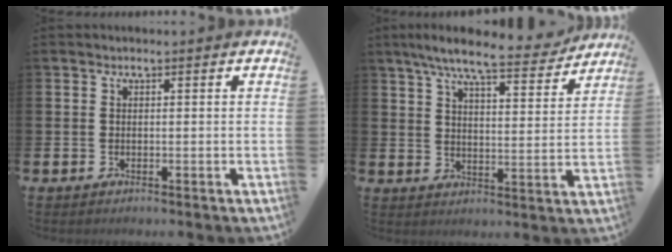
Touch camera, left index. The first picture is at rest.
{"total": 8.8, "force": [7.7, 1.1, 4.0], "torque": [-0.078, -0.044, 0.130]}